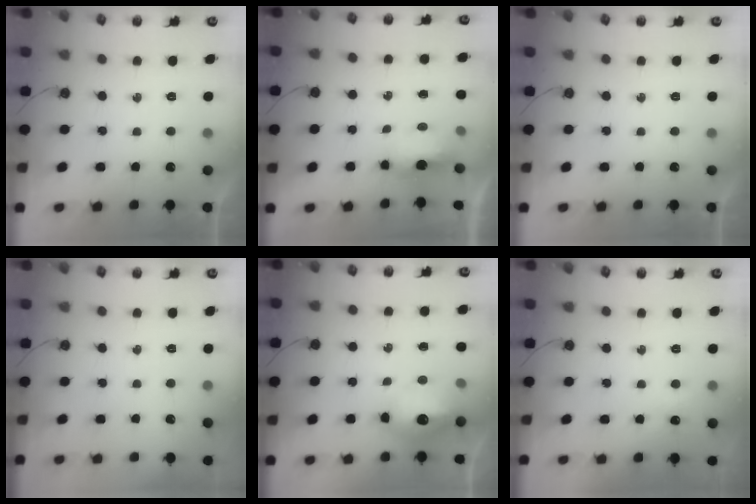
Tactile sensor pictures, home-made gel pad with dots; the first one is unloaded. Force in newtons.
{"total": 6.3, "press": 6.2, "slide": 1.0}
{"total": 0.0}
{"total": 0.0}
{"total": 13.9, "press": 13.3, "slide": 4.1}
{"total": 2.8, "press": 2.7, "slide": 0.6}